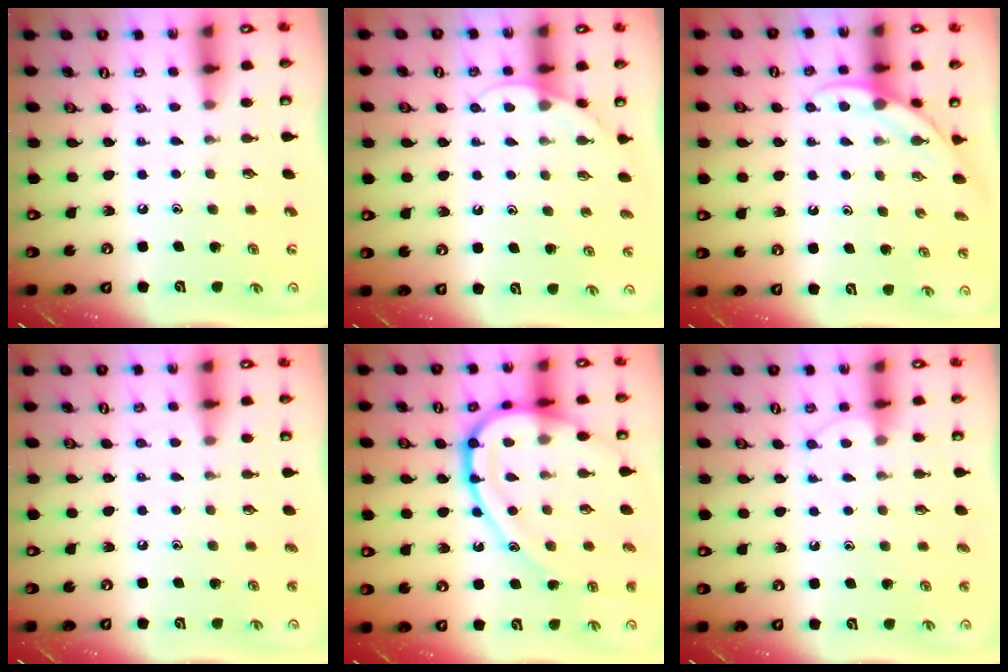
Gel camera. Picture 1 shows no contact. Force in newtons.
{"total": 4.7, "press": 4.7, "slide": 0.4}
{"total": 5.4, "press": 5.4, "slide": 0.2}
{"total": 4.7, "press": 4.7, "slide": 0.5}
{"total": 20.8, "press": 20.8, "slide": 1.5}
{"total": 6.2, "press": 6.1, "slide": 0.4}